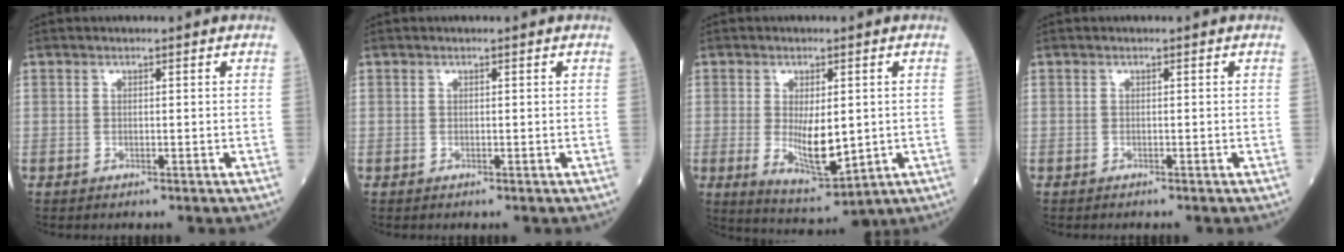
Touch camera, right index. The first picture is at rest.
{"total": 0.0}
{"total": 8.6, "force": [-0.8, 2.6, 8.1], "torque": [-0.143, -0.023, 0.000]}
{"total": 0.6, "force": [-0.5, 0.1, 0.2], "torque": [-0.005, -0.002, -0.010]}